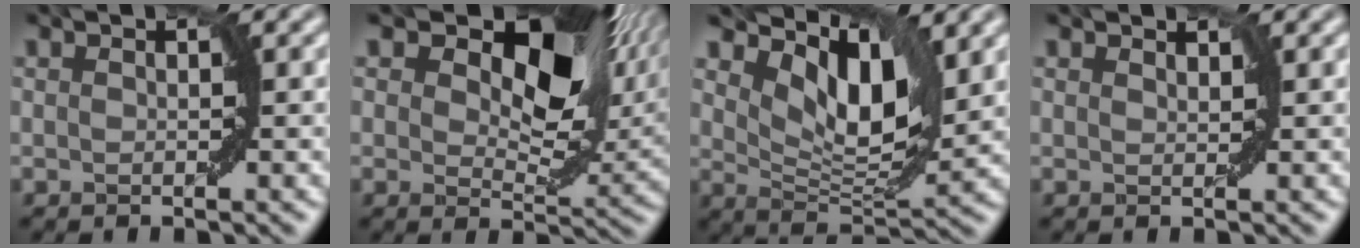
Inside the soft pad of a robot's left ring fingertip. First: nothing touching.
{"total": 13.1, "force": [5.8, 7.0, 9.5], "torque": [-0.126, 0.006, 0.089]}
{"total": 7.8, "force": [3.9, 3.6, 5.7], "torque": [-0.095, -0.005, 0.067]}
{"total": 0.7, "force": [0.7, 0.1, 0.0], "torque": [0.002, -0.002, 0.014]}